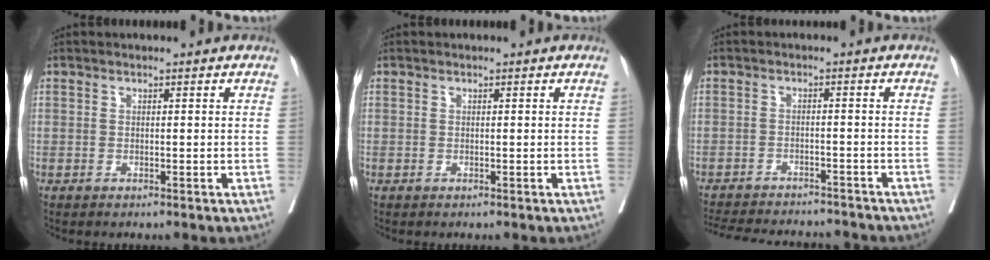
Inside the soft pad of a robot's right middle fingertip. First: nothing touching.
{"total": 0.0}
{"total": 15.7, "force": [-14.5, 3.3, 5.1], "torque": [-0.123, -0.012, -0.194]}